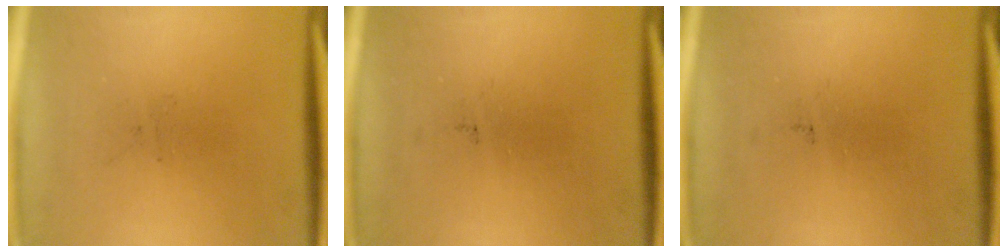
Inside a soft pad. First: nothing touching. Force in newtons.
{"total": 0.0}
{"total": 0.0}